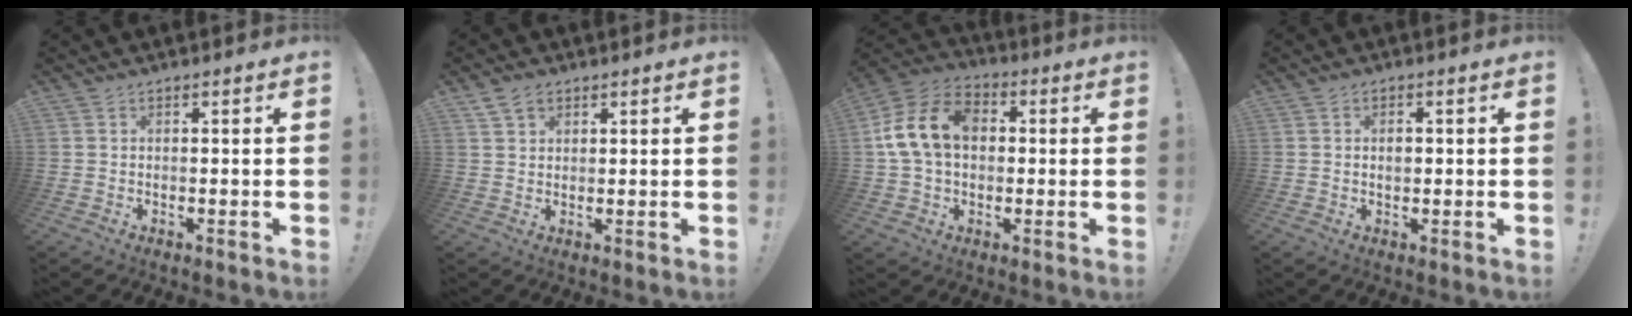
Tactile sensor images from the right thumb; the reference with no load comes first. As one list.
[{"total": 4.1, "force": [2.5, 2.8, 1.7], "torque": [-0.032, -0.003, 0.048]}, {"total": 16.0, "force": [2.3, 11.7, 10.7], "torque": [-0.200, 0.018, 0.046]}, {"total": 1.8, "force": [0.2, 1.2, 1.4], "torque": [-0.012, 0.000, -0.001]}]